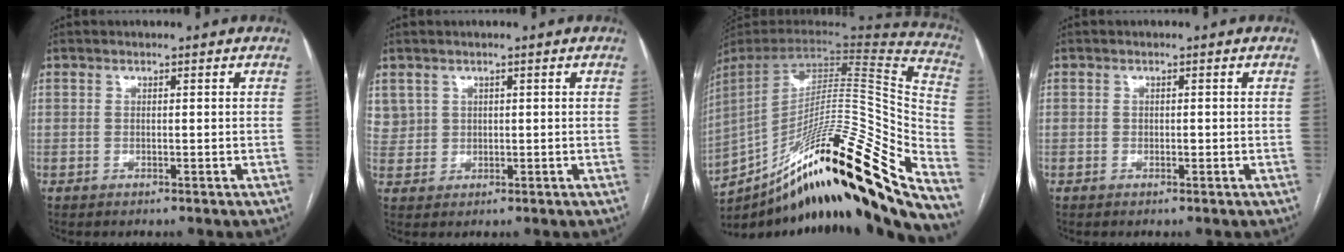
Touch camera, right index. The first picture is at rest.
{"total": 3.8, "force": [1.9, 3.3, 0.1], "torque": [0.005, 0.012, 0.040]}
{"total": 35.7, "force": [-24.5, 1.6, 25.9], "torque": [-0.322, -0.021, -0.374]}
{"total": 0.7, "force": [-0.1, 0.5, 0.5], "torque": [-0.004, 0.002, -0.002]}